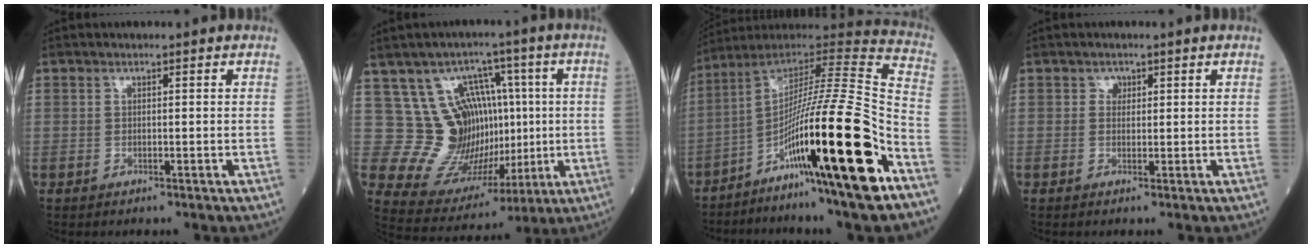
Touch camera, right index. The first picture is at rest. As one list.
[{"total": 13.2, "force": [2.0, 10.5, 7.7], "torque": [-0.129, 0.041, 0.064]}, {"total": 27.6, "force": [-11.7, 0.6, 25.0], "torque": [-0.374, -0.030, -0.196]}, {"total": 0.9, "force": [0.3, 0.8, 0.2], "torque": [0.000, 0.000, 0.004]}]